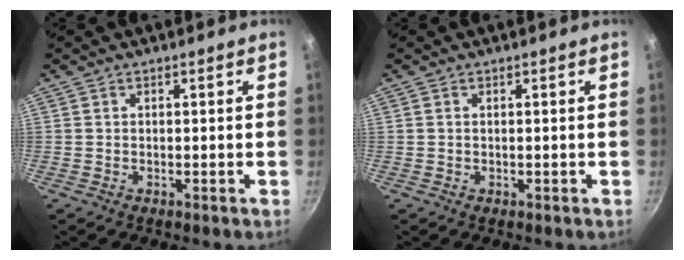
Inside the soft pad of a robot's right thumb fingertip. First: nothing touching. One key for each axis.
{"total": 0.0}